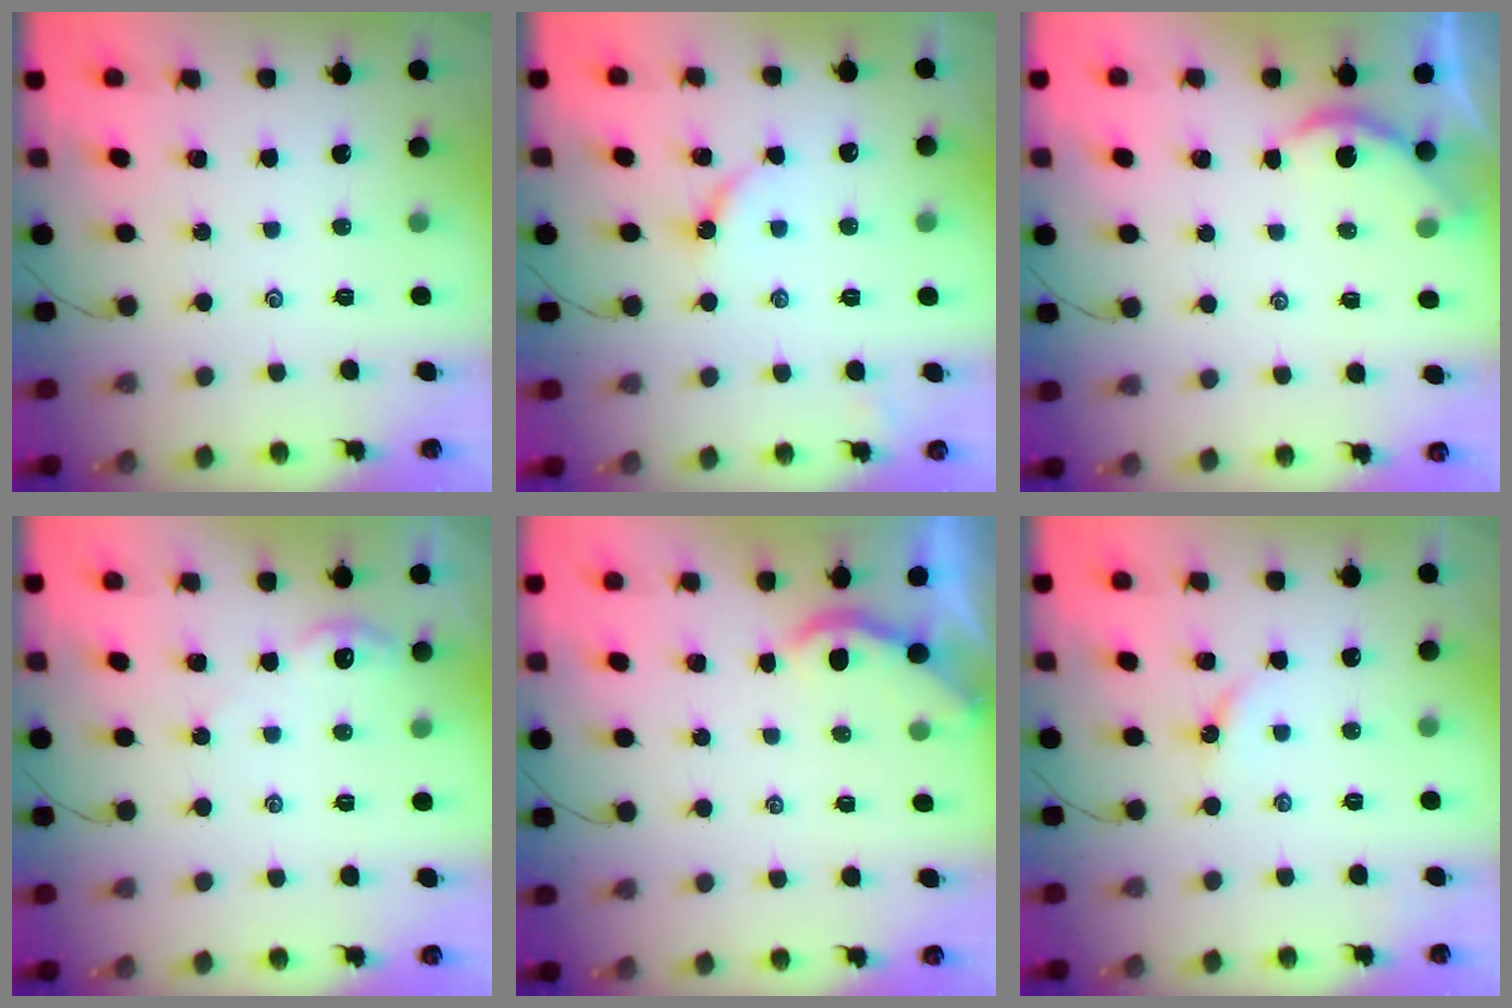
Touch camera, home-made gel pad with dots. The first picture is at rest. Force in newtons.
{"total": 4.7, "press": 4.6, "slide": 0.6}
{"total": 2.2, "press": 2.2, "slide": 0.2}
{"total": 3.7, "press": 3.7, "slide": 0.6}
{"total": 2.2, "press": 2.2, "slide": 0.1}
{"total": 4.2, "press": 4.2, "slide": 0.6}